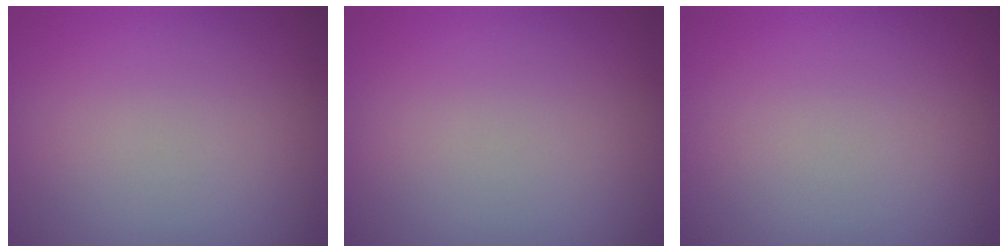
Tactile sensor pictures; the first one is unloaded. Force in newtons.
{"total": 0.0}
{"total": 0.0}